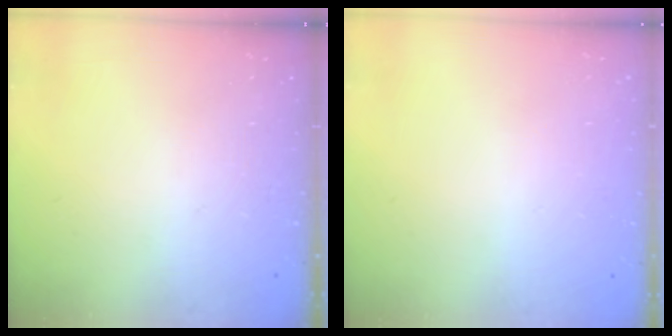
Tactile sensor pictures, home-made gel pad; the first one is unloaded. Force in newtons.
{"total": 0.0}